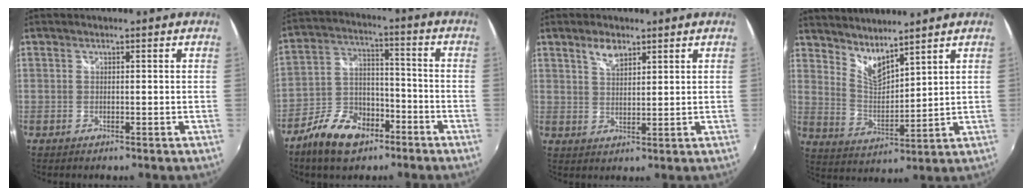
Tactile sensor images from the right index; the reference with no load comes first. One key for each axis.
{"total": 12.5, "fx": -8.3, "fy": 6.6, "fz": 6.5, "tx": -0.146, "ty": 0.011, "tz": -0.148}
{"total": 4.0, "fx": 2.6, "fy": 1.9, "fz": 2.3, "tx": -0.037, "ty": 0.006, "tz": 0.047}
{"total": 7.4, "fx": 6.4, "fy": 1.5, "fz": 3.4, "tx": -0.056, "ty": -0.010, "tz": 0.122}